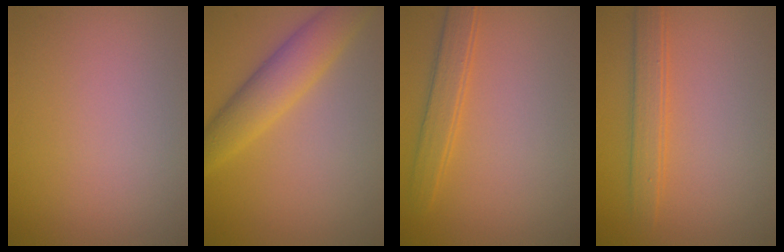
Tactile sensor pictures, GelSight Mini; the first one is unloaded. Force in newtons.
{"total": 4.8, "press": 4.7, "slide": 0.3}
{"total": 2.5, "press": 2.5, "slide": 0.1}
{"total": 2.0, "press": 2.0, "slide": 0.1}